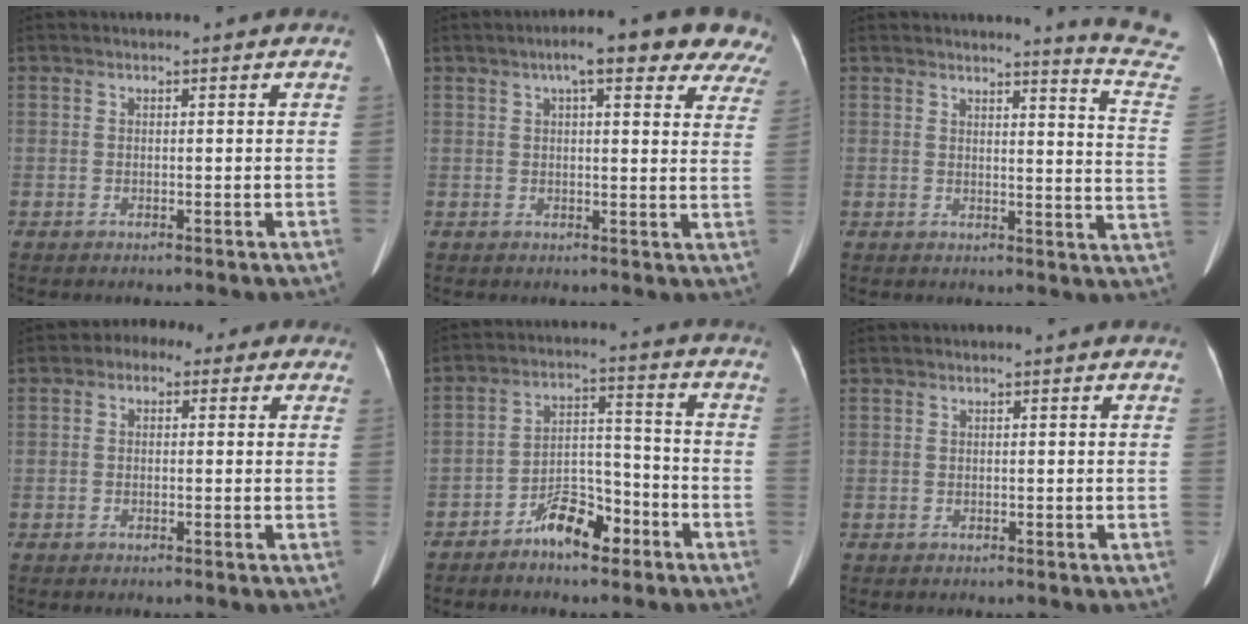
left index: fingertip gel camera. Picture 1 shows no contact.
{"total": 15.2, "force": [11.3, 3.4, 9.6], "torque": [-0.112, 0.025, 0.122]}
{"total": 10.7, "force": [10.5, -2.0, 1.2], "torque": [-0.014, -0.120, 0.094]}
{"total": 4.3, "force": [1.5, 3.1, 2.6], "torque": [-0.029, 0.035, 0.010]}
{"total": 7.5, "force": [-5.2, 2.9, 4.6], "torque": [-0.082, 0.021, -0.090]}
{"total": 0.0}